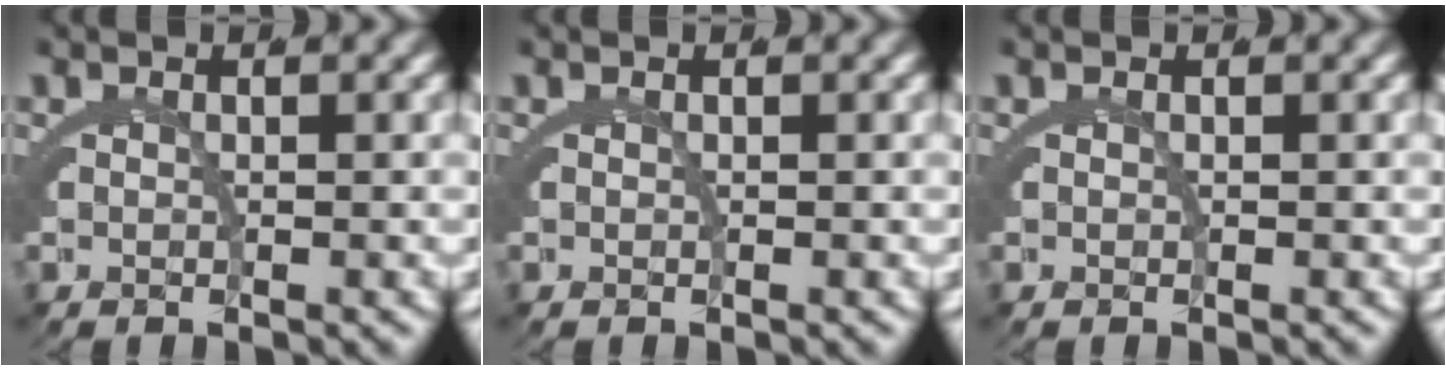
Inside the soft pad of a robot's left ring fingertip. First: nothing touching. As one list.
[{"total": 0.0}, {"total": 0.0}]